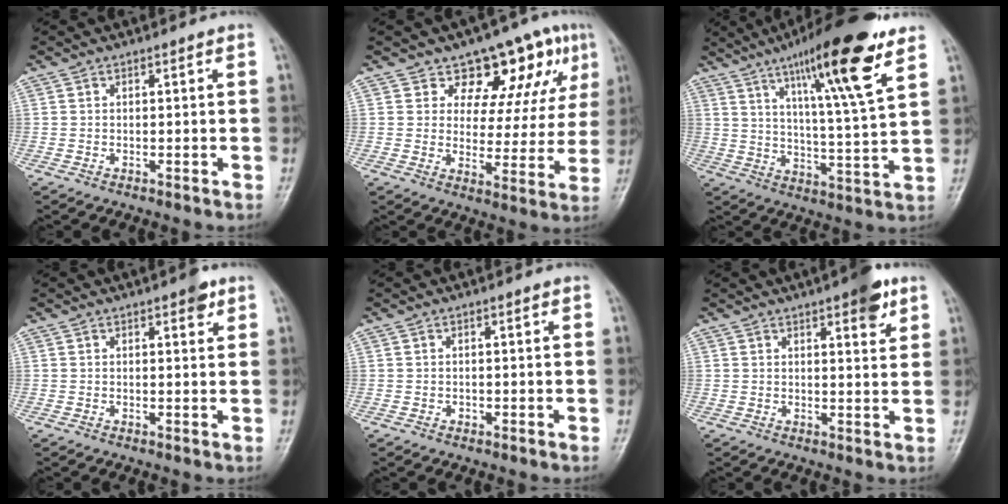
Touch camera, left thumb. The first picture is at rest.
{"total": 14.0, "force": [8.2, 7.8, 8.2], "torque": [-0.045, -0.037, 0.109]}
{"total": 18.8, "force": [10.8, 2.2, 15.2], "torque": [-0.231, -0.048, 0.170]}
{"total": 2.7, "force": [1.6, 1.1, 1.9], "torque": [-0.017, -0.005, 0.017]}
{"total": 0.6, "force": [-0.2, 0.5, 0.2], "torque": [-0.002, 0.001, -0.003]}
{"total": 6.0, "force": [3.5, 1.9, 4.6], "torque": [-0.048, -0.014, 0.040]}